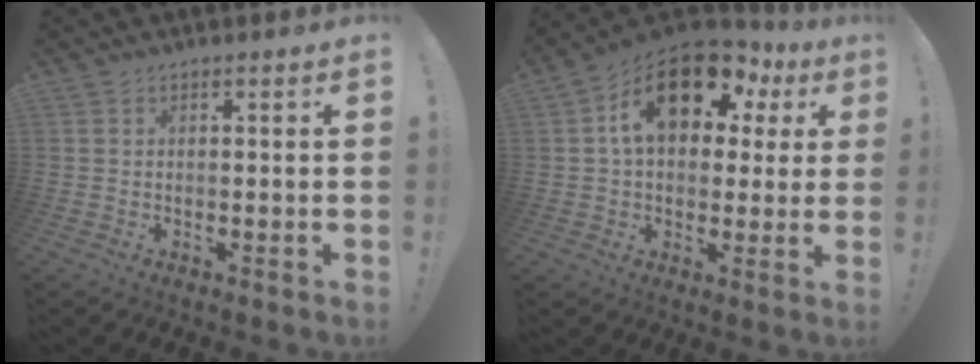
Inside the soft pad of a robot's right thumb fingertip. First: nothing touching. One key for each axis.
{"total": 18.2, "fx": 7.6, "fy": 10.9, "fz": 12.5, "tx": -0.190, "ty": -0.027, "tz": 0.134}